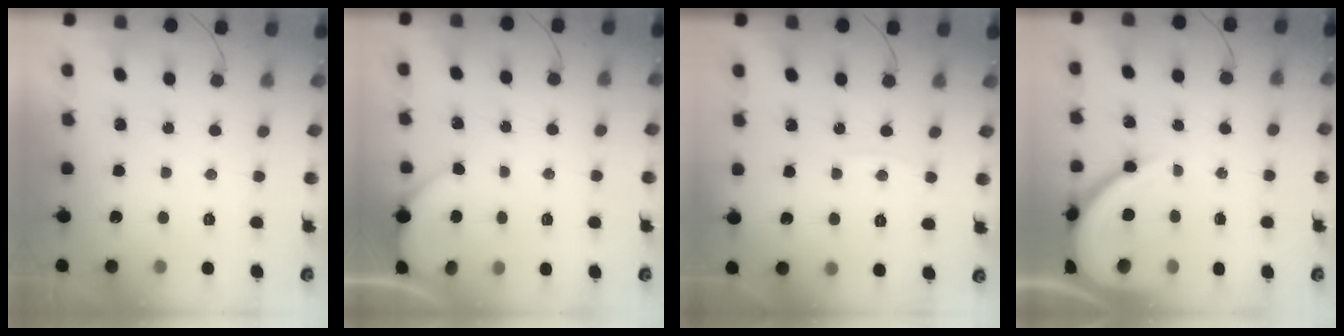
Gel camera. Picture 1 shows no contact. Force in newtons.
{"total": 2.3, "press": 2.3, "slide": 0.3}
{"total": 3.1, "press": 3.1, "slide": 0.4}
{"total": 11.2, "press": 11.1, "slide": 1.0}